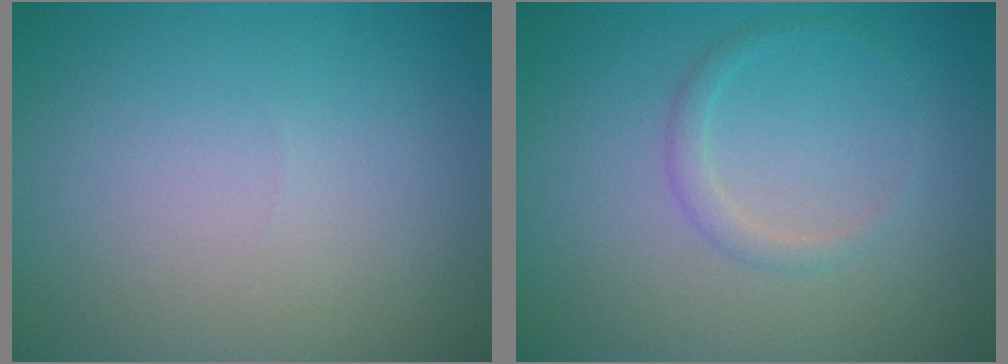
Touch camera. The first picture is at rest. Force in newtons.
{"total": 1.2, "press": 1.2, "slide": 0.2}